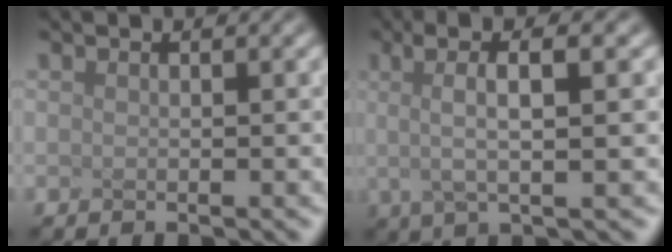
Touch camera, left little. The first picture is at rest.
{"total": 3.9, "force": [0.1, 0.0, 3.9], "torque": [-0.096, 0.009, 0.032]}